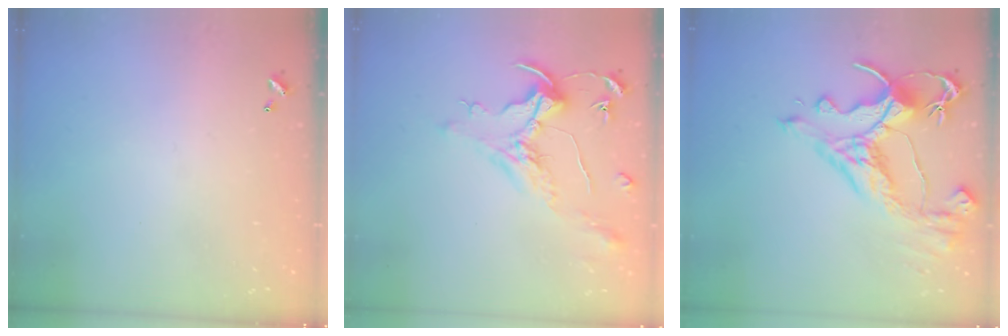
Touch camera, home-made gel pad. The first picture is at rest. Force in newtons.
{"total": 1.6, "press": 1.4, "slide": 0.7}
{"total": 7.9, "press": 7.7, "slide": 1.7}